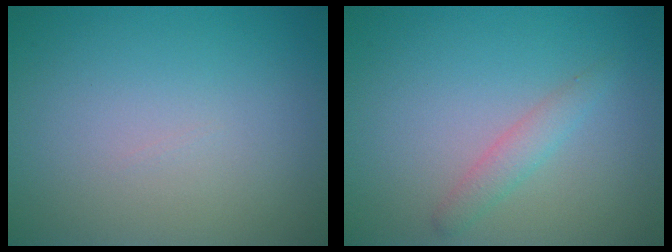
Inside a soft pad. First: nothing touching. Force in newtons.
{"total": 1.7, "press": 1.7, "slide": 0.1}